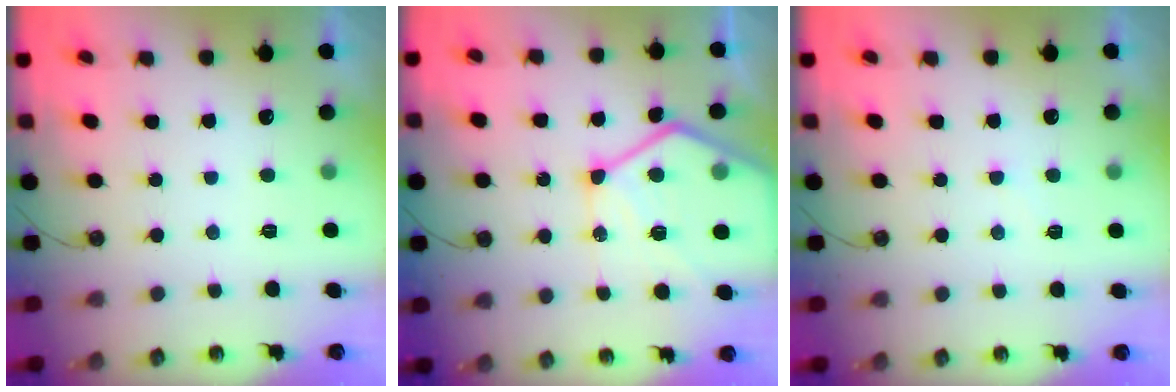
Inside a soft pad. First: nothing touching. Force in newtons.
{"total": 19.5, "press": 19.4, "slide": 1.8}
{"total": 3.7, "press": 3.6, "slide": 0.4}